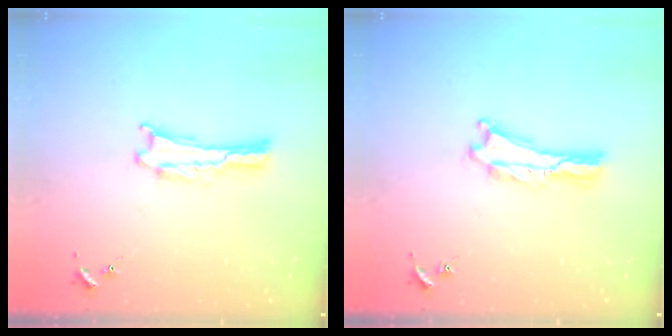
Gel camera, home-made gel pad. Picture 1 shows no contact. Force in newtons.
{"total": 0.6, "press": 0.5, "slide": 0.2}